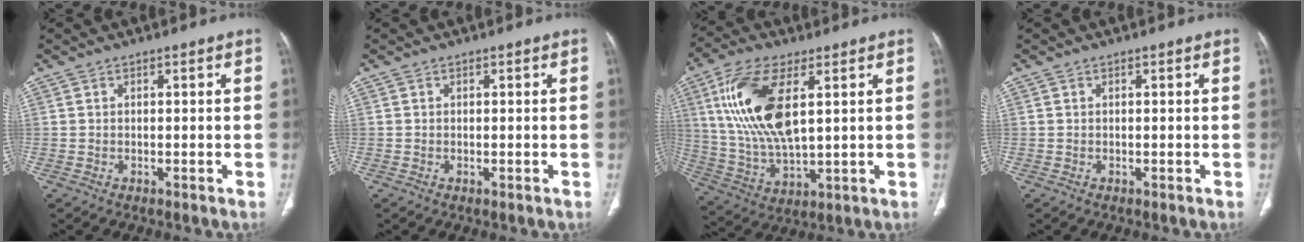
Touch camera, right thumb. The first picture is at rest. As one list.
[{"total": 0.0}, {"total": 17.2, "force": [4.9, 7.4, 14.7], "torque": [-0.303, -0.016, 0.101]}, {"total": 0.0}]